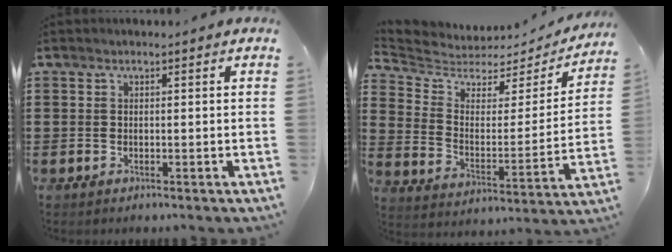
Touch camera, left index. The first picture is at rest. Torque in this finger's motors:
{"motor_torque": [1.13, -1.01, 0.32, 0.05]}